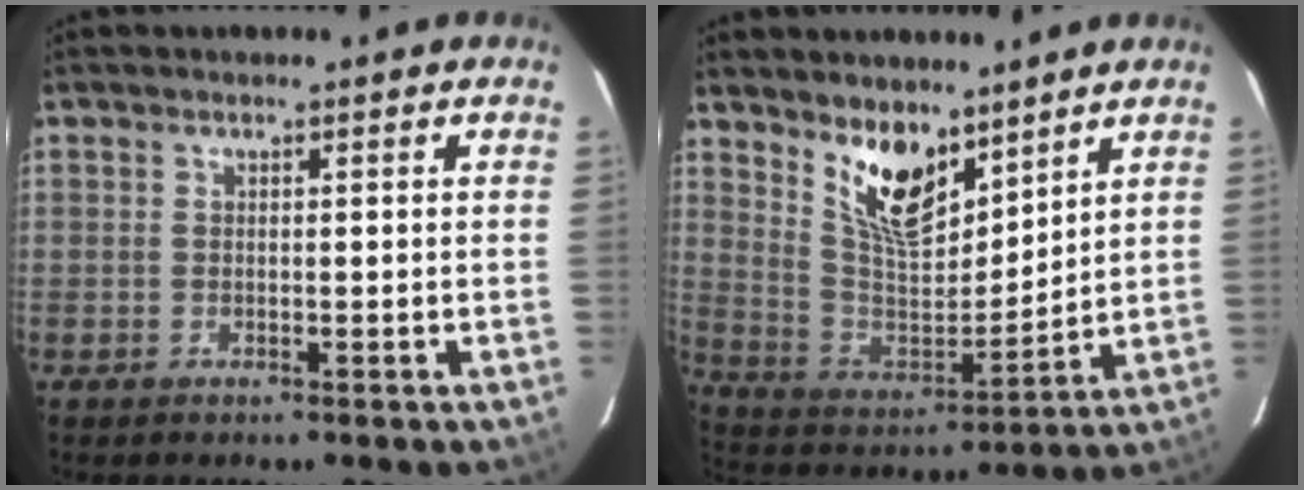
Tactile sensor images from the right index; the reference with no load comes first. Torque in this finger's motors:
{"motor_torque": [0.79, 0.74, 0.65, 0.12]}